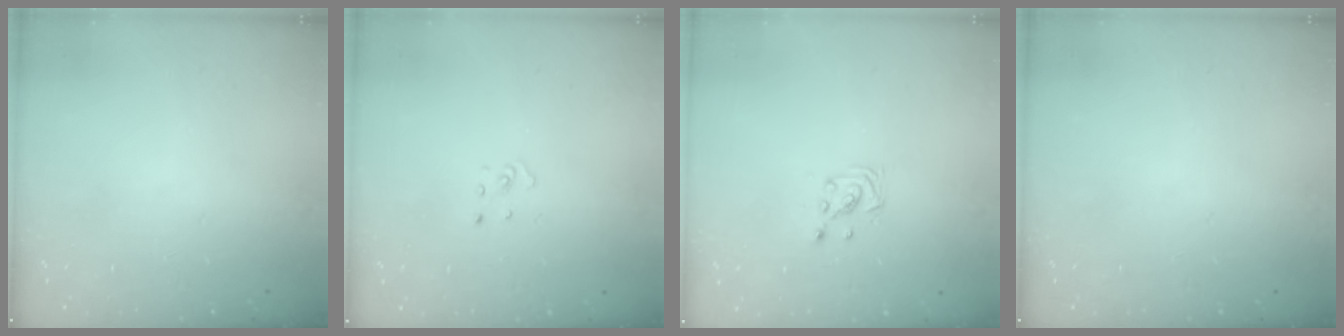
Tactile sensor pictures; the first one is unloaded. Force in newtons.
{"total": 1.9, "press": 1.9, "slide": 0.1}
{"total": 2.9, "press": 2.9, "slide": 0.3}
{"total": 0.0}